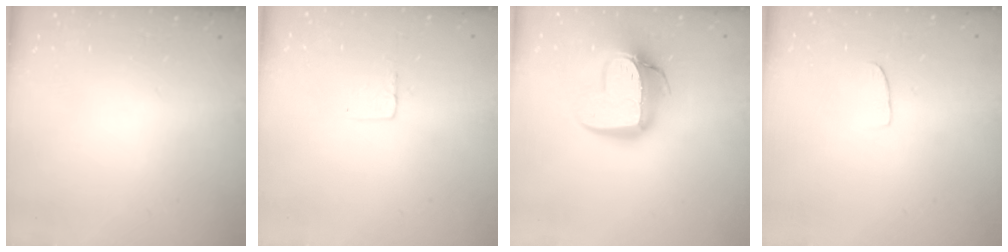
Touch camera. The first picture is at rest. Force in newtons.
{"total": 2.7, "press": 2.7, "slide": 0.1}
{"total": 14.9, "press": 14.9, "slide": 1.4}
{"total": 5.7, "press": 5.7, "slide": 0.5}